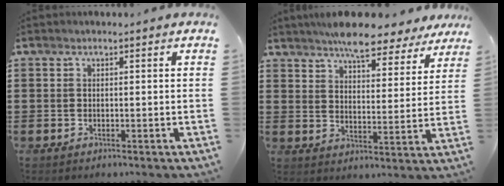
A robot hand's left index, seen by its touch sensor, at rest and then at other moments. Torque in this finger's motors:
{"motor_torque": [2.14, 0.00, 0.36, 0.07]}